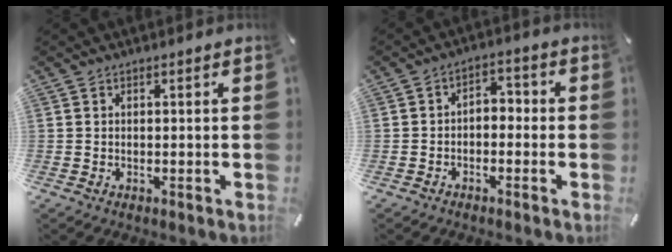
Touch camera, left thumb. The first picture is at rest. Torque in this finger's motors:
{"motor_torque": [0.26, 0.96, 0.19, -0.05, 0.01]}